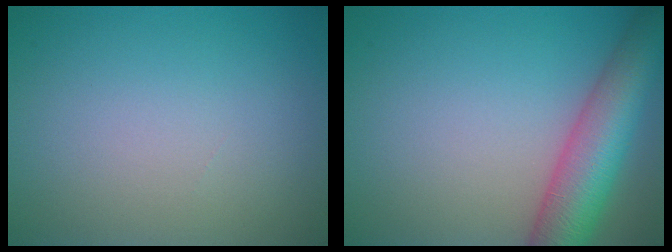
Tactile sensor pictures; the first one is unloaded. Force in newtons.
{"total": 7.9, "press": 7.9, "slide": 0.4}